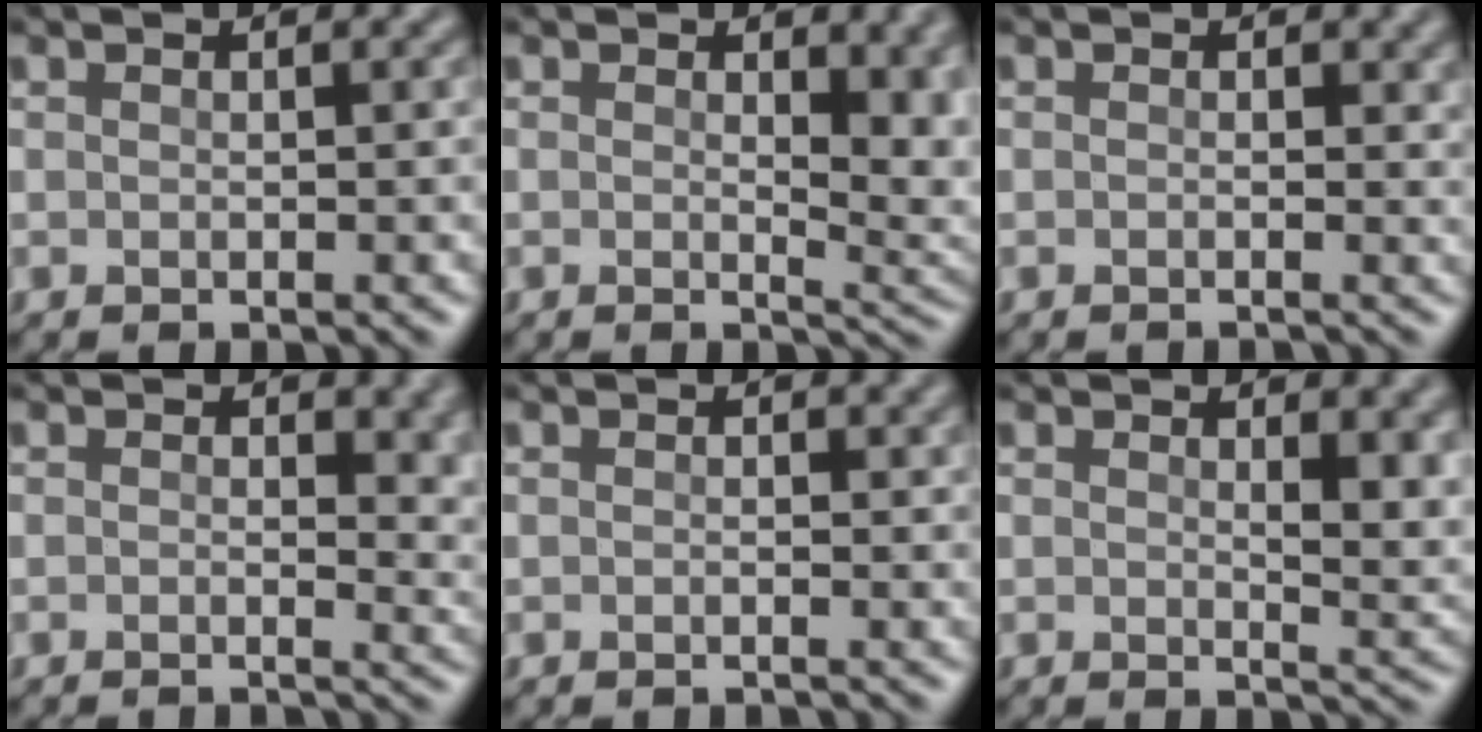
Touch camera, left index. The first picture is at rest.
{"total": 5.9, "force": [0.9, 2.6, 5.2], "torque": [-0.047, -0.010, 0.020]}
{"total": 0.8, "force": [-0.1, 0.3, 0.7], "torque": [-0.005, -0.001, -0.004]}
{"total": 4.0, "force": [0.3, 1.8, 3.5], "torque": [-0.018, 0.001, -0.001]}
{"total": 0.6, "force": [-0.6, 0.0, 0.1], "torque": [-0.001, -0.002, -0.010]}
{"total": 4.3, "force": [1.5, 1.6, 3.6], "torque": [-0.042, -0.008, 0.032]}